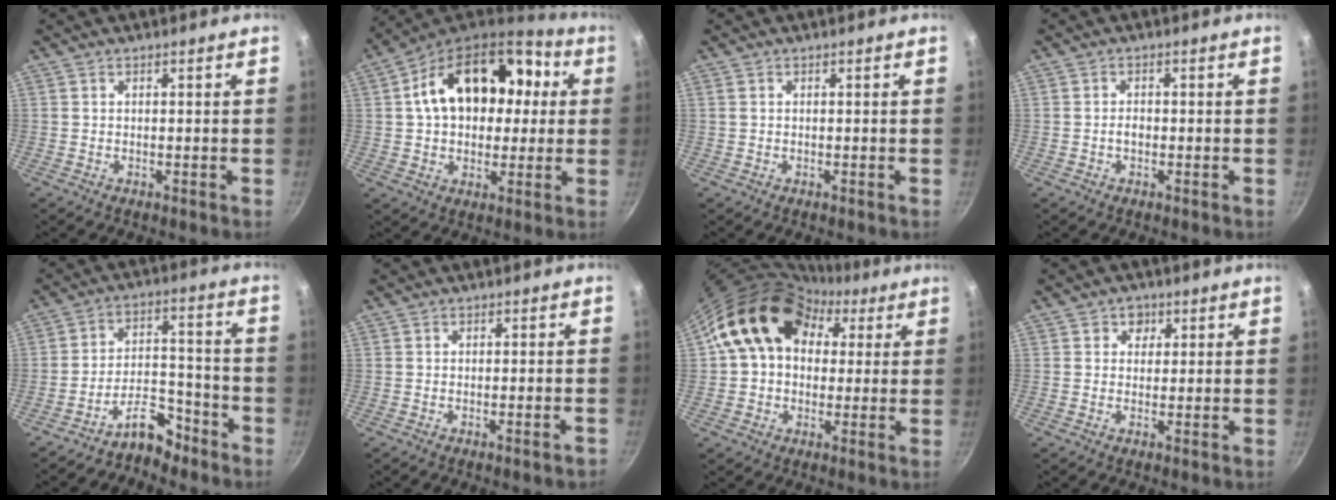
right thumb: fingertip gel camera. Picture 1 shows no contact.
{"total": 22.1, "force": [4.0, 15.2, 15.6], "torque": [-0.231, 0.038, 0.051]}
{"total": 0.6, "force": [0.3, 0.4, 0.3], "torque": [-0.007, 0.002, 0.006]}
{"total": 1.5, "force": [-0.4, 1.0, 1.1], "torque": [-0.015, 0.008, -0.007]}
{"total": 8.3, "force": [-6.6, 3.9, 3.3], "torque": [-0.029, 0.078, -0.113]}
{"total": 1.7, "force": [-1.2, 0.2, 1.3], "torque": [-0.019, 0.013, -0.015]}
{"total": 15.8, "force": [4.5, 12.1, 9.1], "torque": [-0.114, 0.025, 0.063]}
{"total": 2.7, "force": [0.9, 2.5, 0.8], "torque": [0.010, -0.004, 0.008]}